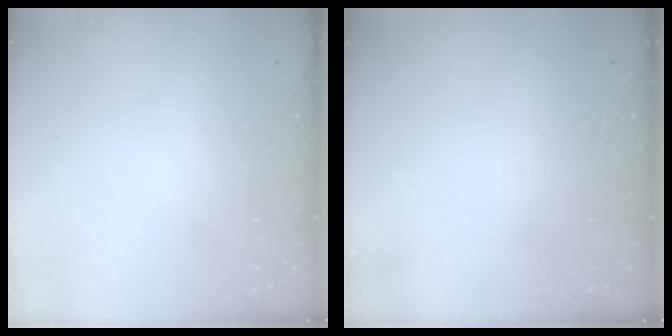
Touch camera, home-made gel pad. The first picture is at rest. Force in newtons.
{"total": 0.0}